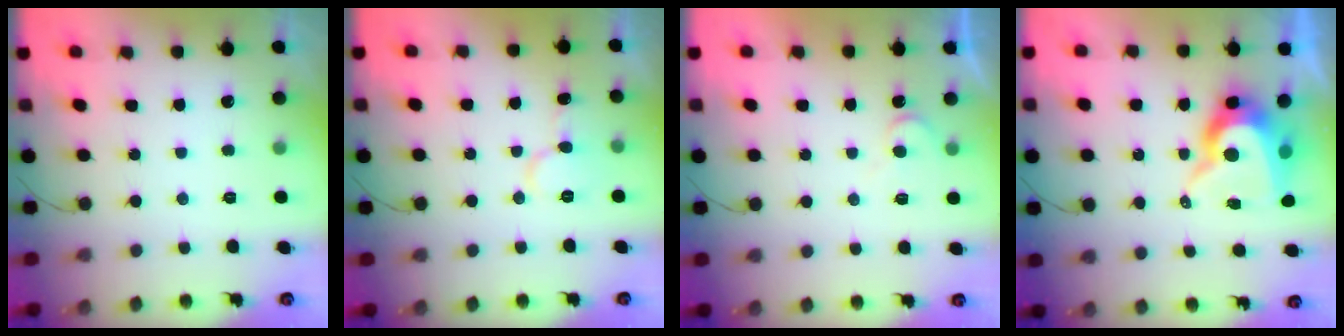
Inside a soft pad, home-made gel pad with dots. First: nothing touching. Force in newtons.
{"total": 7.6, "press": 7.6, "slide": 0.8}
{"total": 4.6, "press": 4.6, "slide": 0.4}
{"total": 11.4, "press": 11.3, "slide": 0.8}